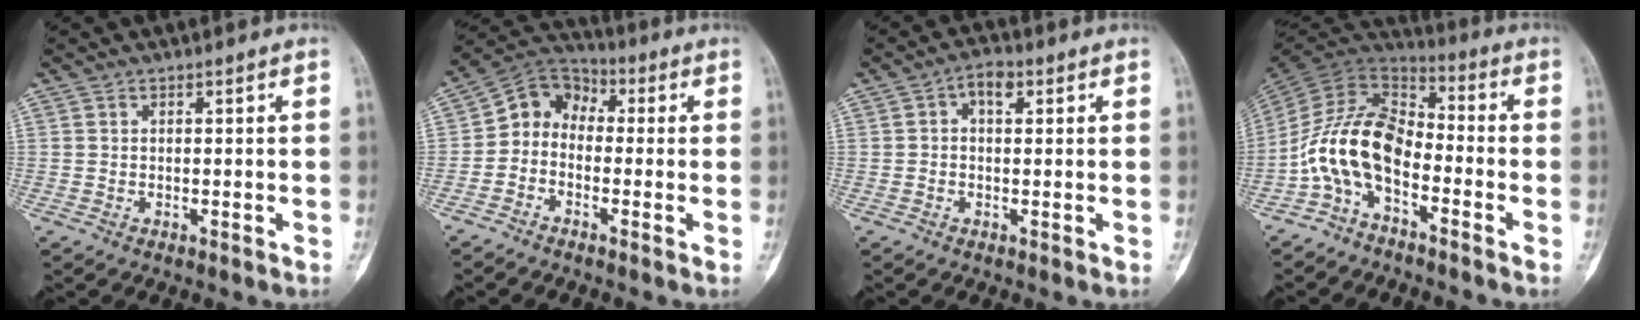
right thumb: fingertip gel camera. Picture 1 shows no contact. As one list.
[{"total": 7.5, "force": [-1.0, 6.2, 4.0], "torque": [-0.047, 0.037, -0.041]}, {"total": 3.5, "force": [1.0, 2.1, 2.7], "torque": [-0.038, 0.012, 0.011]}, {"total": 12.7, "force": [-4.8, 7.1, 9.3], "torque": [-0.176, 0.072, -0.104]}]